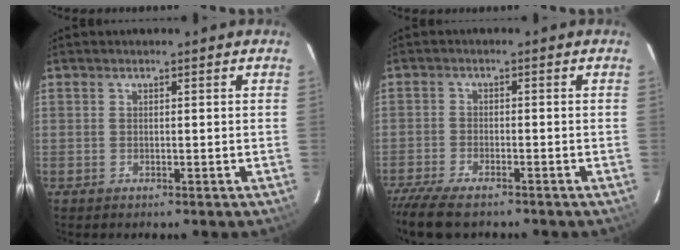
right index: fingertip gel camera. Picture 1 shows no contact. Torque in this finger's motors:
{"motor_torque": [0.90, -0.73, 0.39, 0.09]}